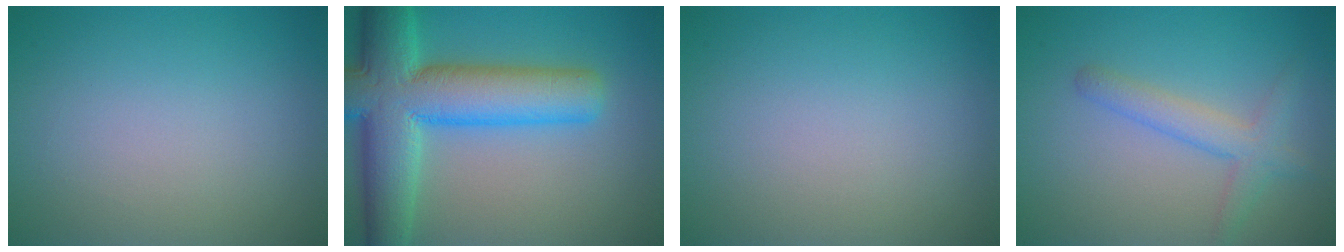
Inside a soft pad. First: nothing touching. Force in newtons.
{"total": 11.3, "press": 11.3, "slide": 0.7}
{"total": 0.0}
{"total": 2.9, "press": 2.8, "slide": 0.2}